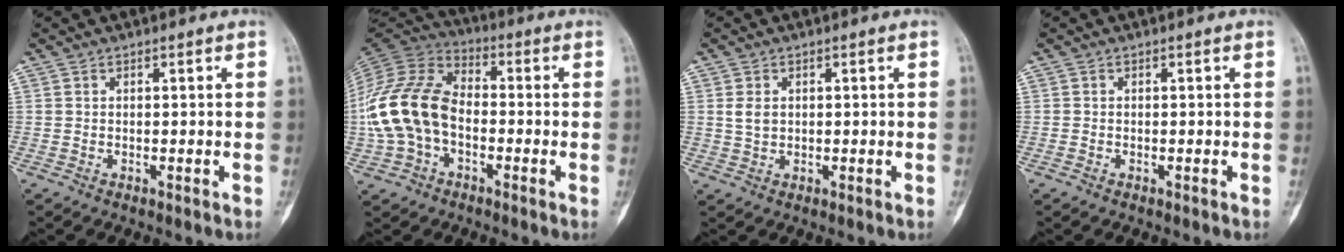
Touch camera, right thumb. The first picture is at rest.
{"total": 18.1, "force": [-2.7, 12.3, 13.0], "torque": [-0.267, 0.035, -0.054]}
{"total": 2.6, "force": [0.4, 1.9, 1.6], "torque": [-0.021, 0.000, 0.010]}
{"total": 0.0}